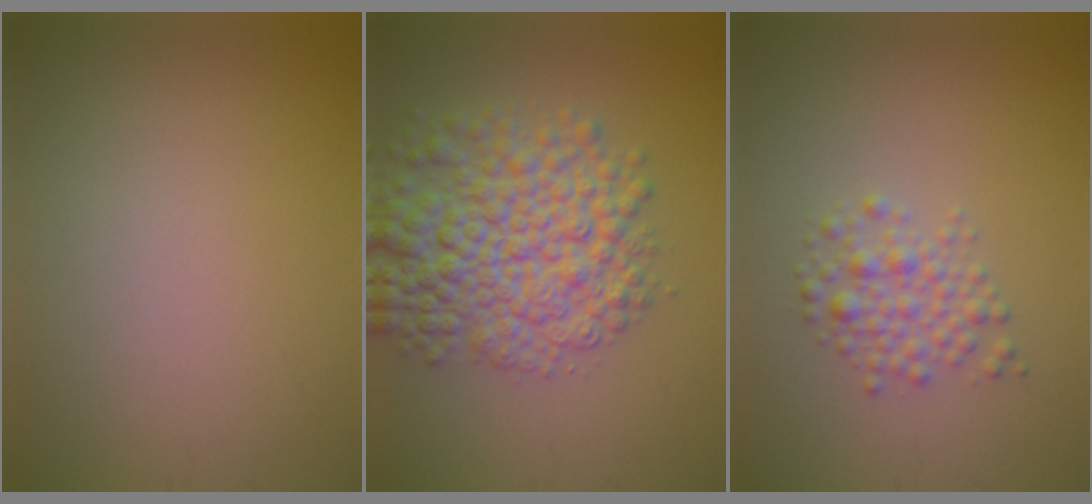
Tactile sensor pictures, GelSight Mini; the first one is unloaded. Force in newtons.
{"total": 8.4, "press": 8.4, "slide": 0.2}
{"total": 2.6, "press": 2.6, "slide": 0.1}